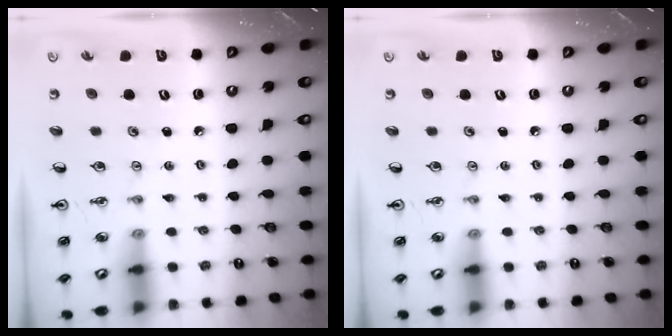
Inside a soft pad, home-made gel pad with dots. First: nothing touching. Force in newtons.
{"total": 0.0}